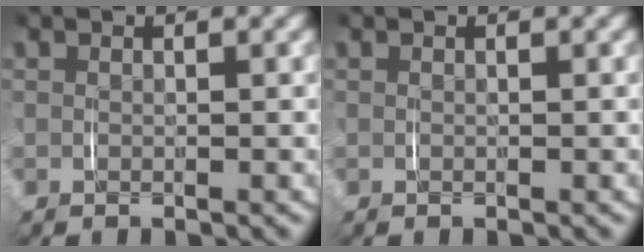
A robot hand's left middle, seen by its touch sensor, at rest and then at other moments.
{"total": 0.0}